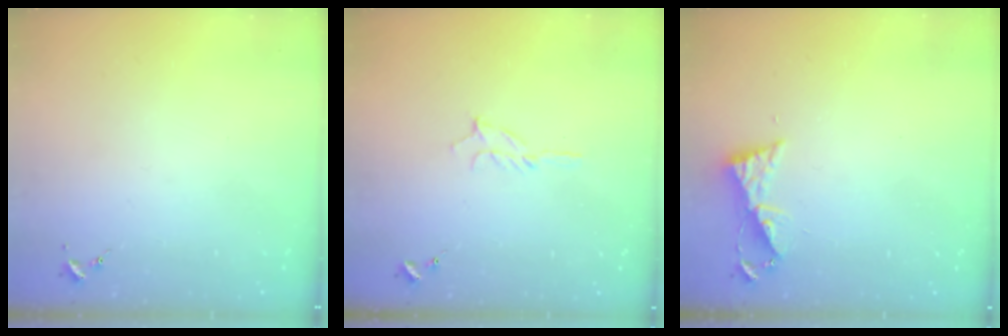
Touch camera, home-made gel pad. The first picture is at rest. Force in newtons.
{"total": 5.0, "press": 5.0, "slide": 0.6}
{"total": 6.4, "press": 6.4, "slide": 0.6}